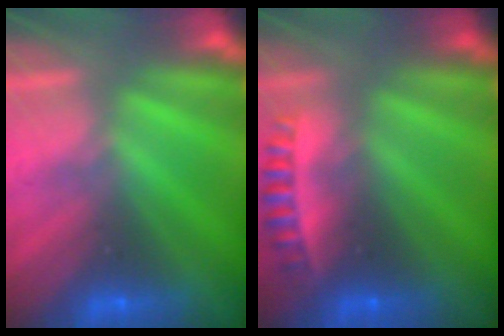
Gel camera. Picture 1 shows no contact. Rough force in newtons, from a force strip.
{"total": 2.7}